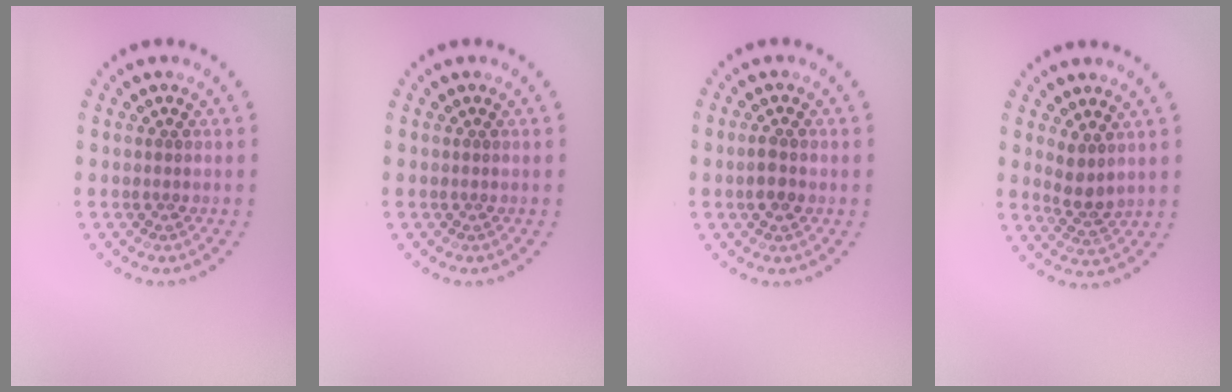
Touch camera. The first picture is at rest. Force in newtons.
{"total": 0.0}
{"total": 1.7, "press": 1.7, "slide": 0.3}
{"total": 2.4, "press": 1.9, "slide": 1.5}